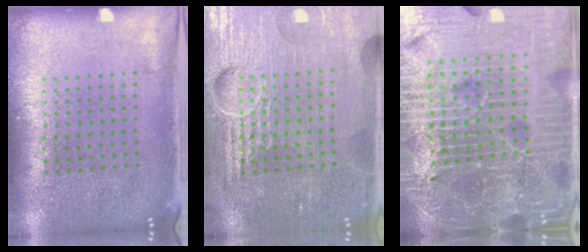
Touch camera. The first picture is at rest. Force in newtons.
{"total": 7.2, "press": 7.1, "slide": 0.9}
{"total": 7.1, "press": 6.2, "slide": 3.6}